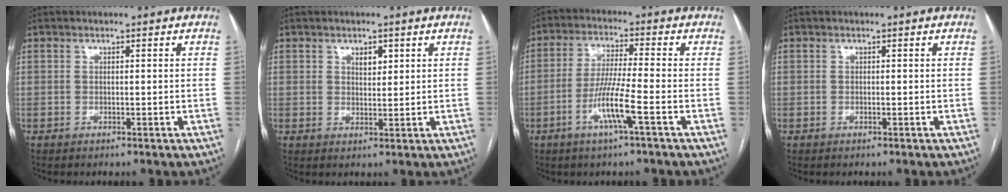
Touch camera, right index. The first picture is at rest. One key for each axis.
{"total": 2.5, "fx": 1.1, "fy": 1.5, "fz": 1.6, "tx": -0.023, "ty": 0.002, "tz": 0.019}
{"total": 7.8, "fx": -3.3, "fy": -0.3, "fz": 7.1, "tx": -0.141, "ty": -0.004, "tz": -0.065}
{"total": 0.0}